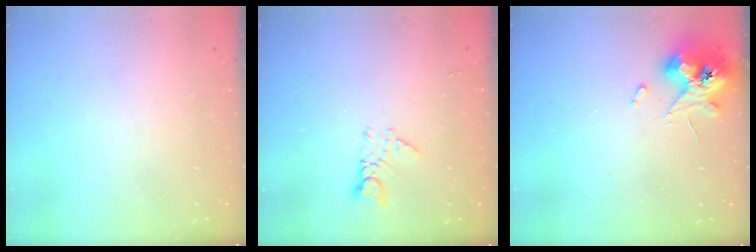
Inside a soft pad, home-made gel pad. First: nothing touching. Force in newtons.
{"total": 2.7, "press": 2.7, "slide": 0.3}
{"total": 10.9, "press": 10.8, "slide": 1.5}